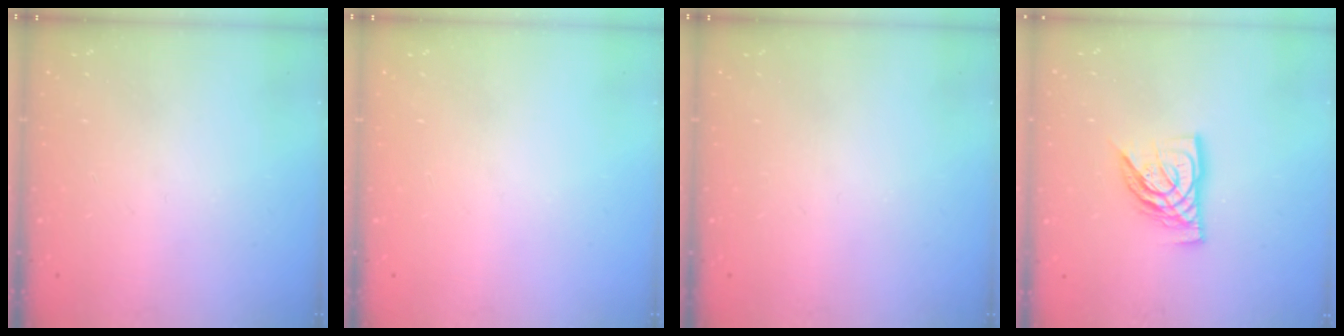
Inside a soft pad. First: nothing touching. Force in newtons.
{"total": 0.0}
{"total": 0.0}
{"total": 11.3, "press": 11.2, "slide": 1.4}